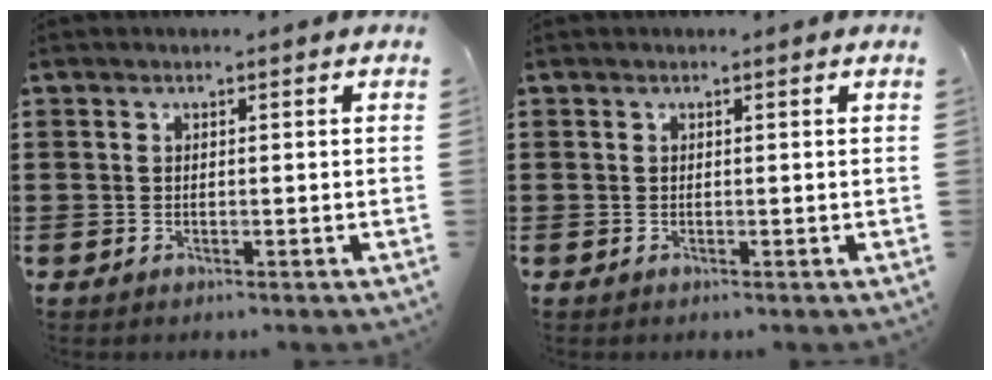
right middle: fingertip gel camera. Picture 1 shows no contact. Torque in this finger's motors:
{"motor_torque": [-0.15, 0.14, -0.02, -0.01]}